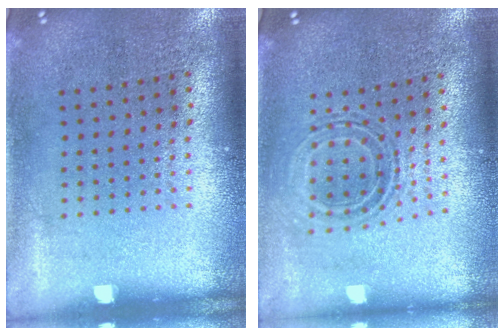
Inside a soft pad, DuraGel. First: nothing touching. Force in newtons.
{"total": 0.6, "press": 0.5, "slide": 0.3}